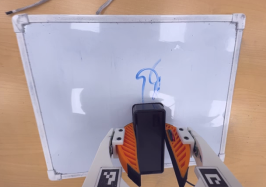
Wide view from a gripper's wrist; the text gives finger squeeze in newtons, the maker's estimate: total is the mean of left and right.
{"total": 7.5, "left": 8.5, "right": 6.5}